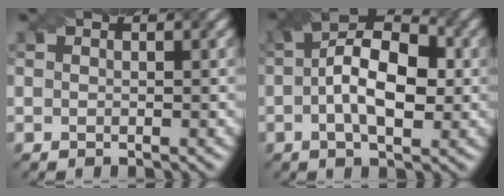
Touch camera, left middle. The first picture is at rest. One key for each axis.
{"total": 7.5, "fx": -0.5, "fy": 3.9, "fz": 6.4, "tx": -0.099, "ty": 0.020, "tz": -0.002}